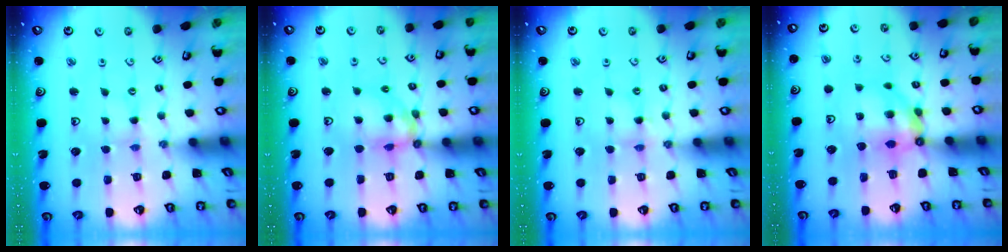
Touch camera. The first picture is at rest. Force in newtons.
{"total": 10.7, "press": 10.6, "slide": 1.2}
{"total": 1.3, "press": 1.3, "slide": 0.2}
{"total": 7.0, "press": 7.0, "slide": 0.6}